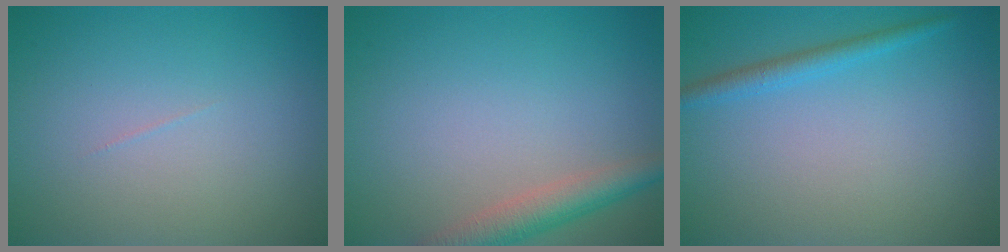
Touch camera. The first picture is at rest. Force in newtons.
{"total": 3.5, "press": 3.5, "slide": 0.1}
{"total": 1.8, "press": 1.8, "slide": 0.2}